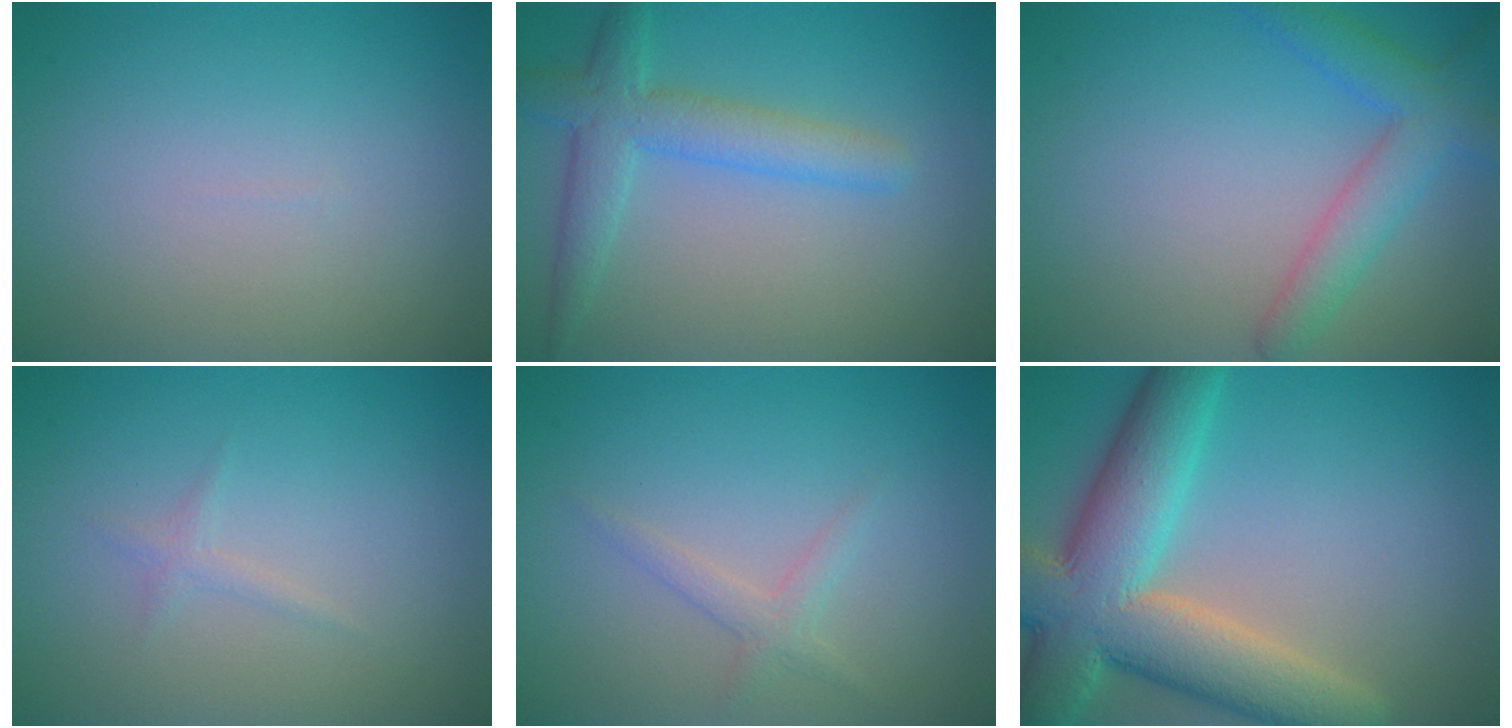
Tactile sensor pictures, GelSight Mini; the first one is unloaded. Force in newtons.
{"total": 4.1, "press": 4.0, "slide": 0.2}
{"total": 3.9, "press": 3.9, "slide": 0.2}
{"total": 0.8, "press": 0.8, "slide": 0.0}
{"total": 1.5, "press": 1.5, "slide": 0.1}
{"total": 10.8, "press": 10.8, "slide": 0.5}